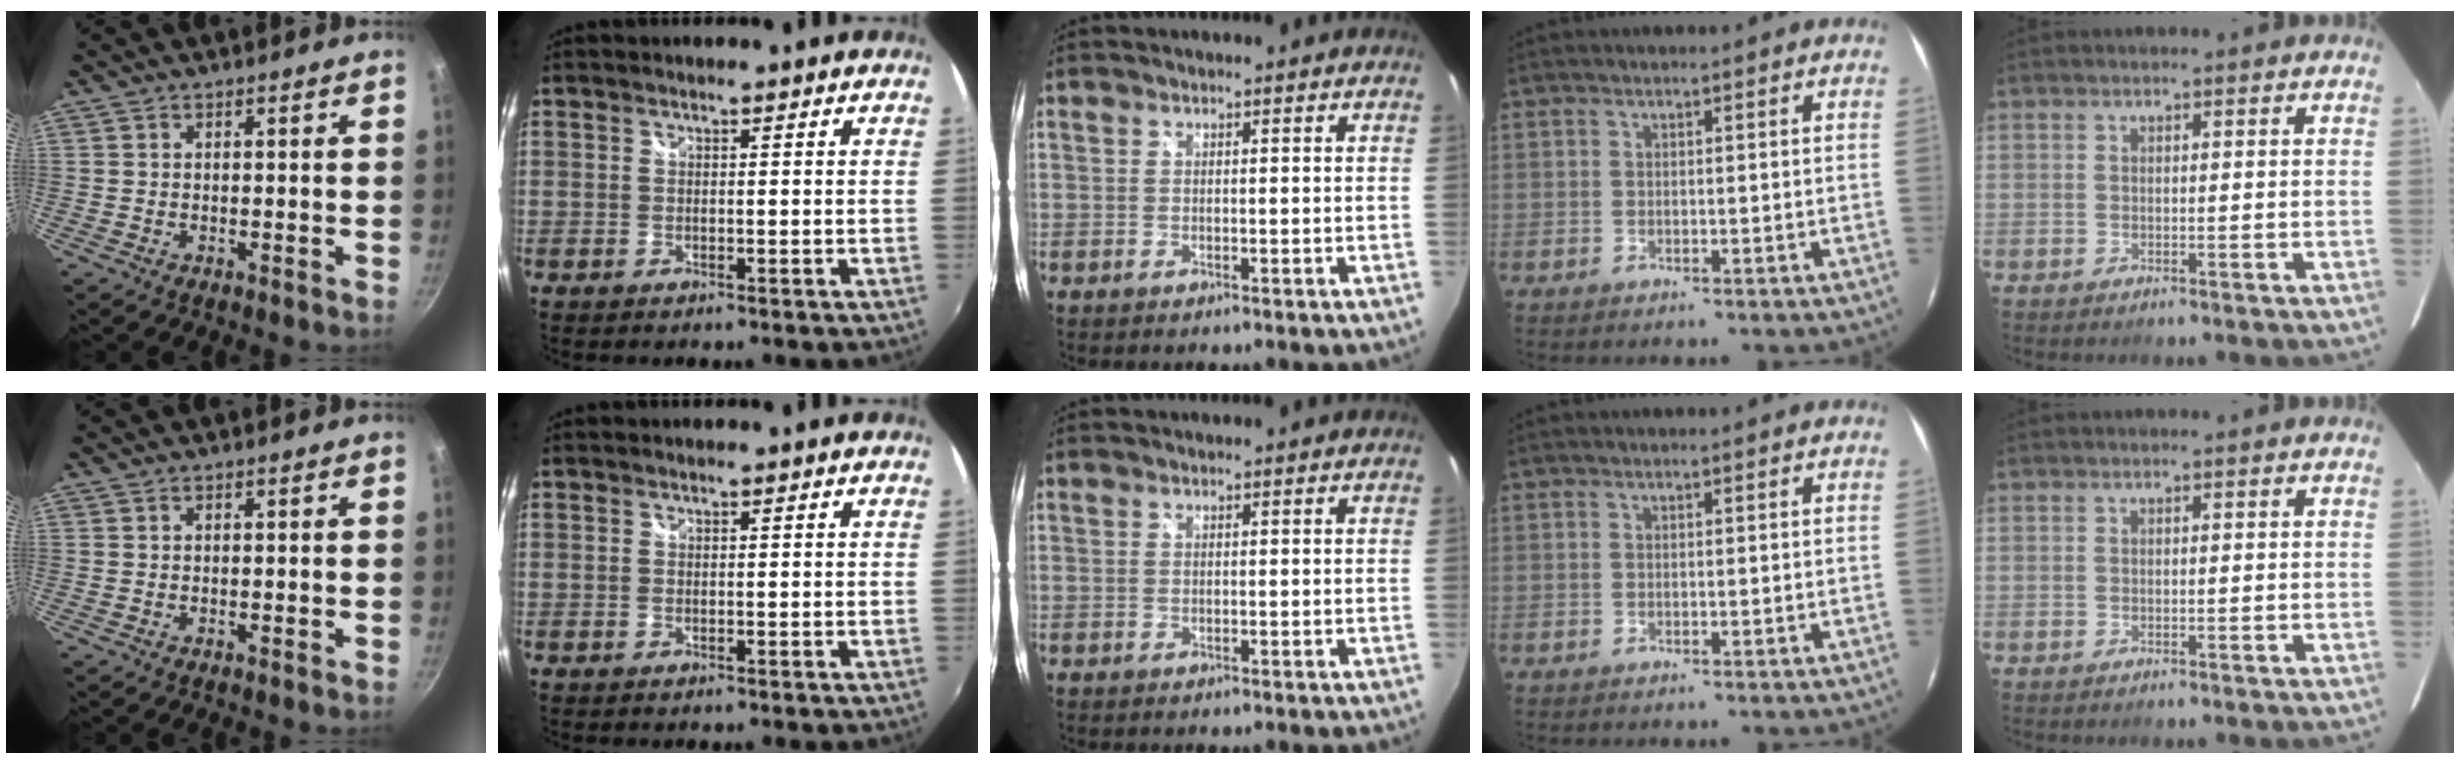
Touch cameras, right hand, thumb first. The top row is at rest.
{}